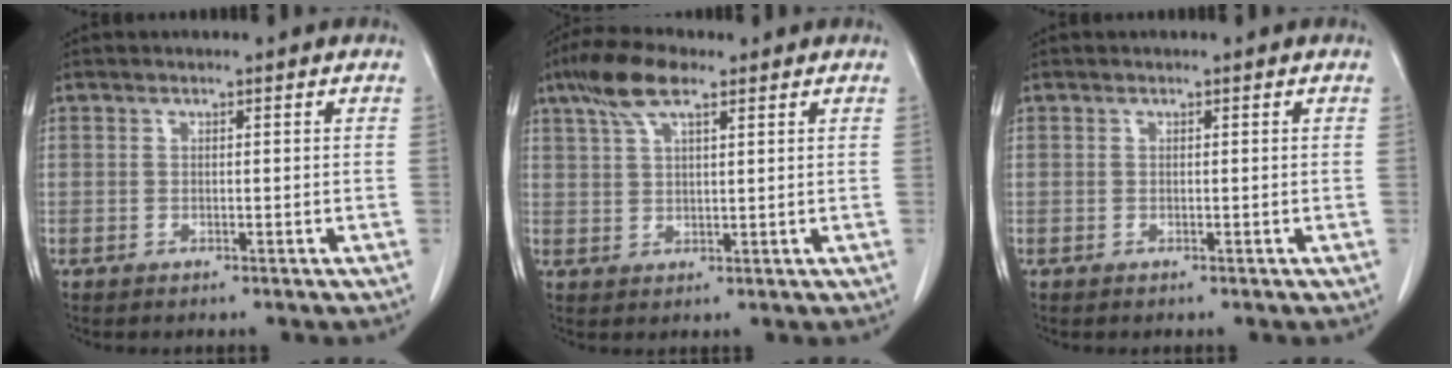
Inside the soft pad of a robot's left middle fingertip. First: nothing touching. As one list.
[{"total": 7.1, "force": [4.6, 1.9, 5.2], "torque": [-0.112, 0.019, 0.086]}, {"total": 0.0}]